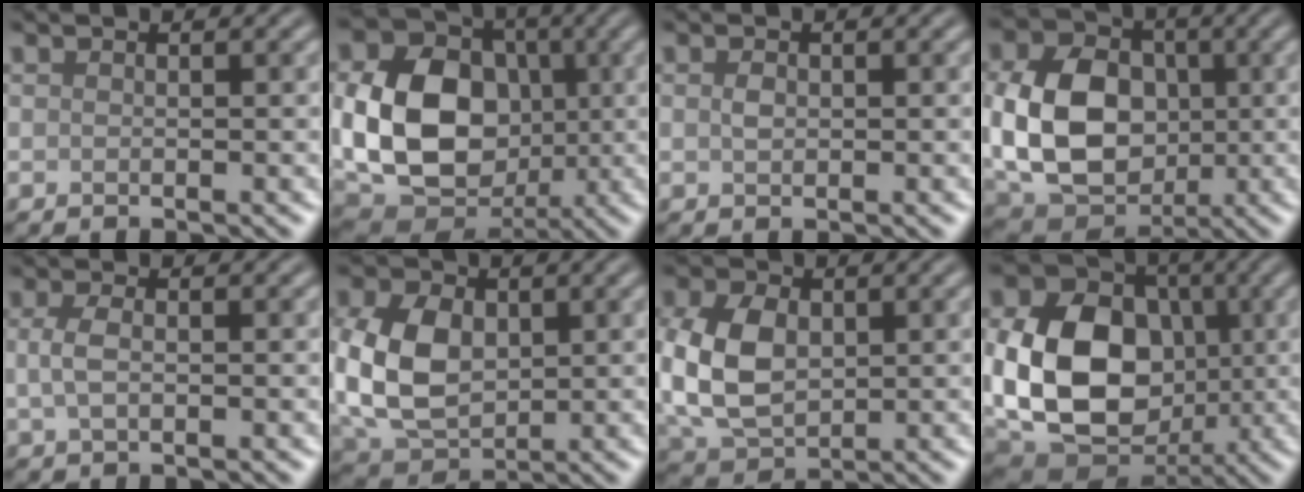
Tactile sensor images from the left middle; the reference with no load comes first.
{"total": 11.9, "force": [-0.5, 9.2, 7.6], "torque": [-0.153, -0.009, -0.010]}
{"total": 1.0, "force": [0.1, 0.7, 0.7], "torque": [-0.017, 0.000, 0.002]}
{"total": 11.1, "force": [0.0, 8.4, 7.3], "torque": [-0.158, -0.004, 0.000]}
{"total": 2.1, "force": [0.1, 1.1, 1.8], "torque": [-0.046, 0.000, -0.001]}
{"total": 9.3, "force": [0.4, 6.6, 6.5], "torque": [-0.163, 0.002, 0.006]}
{"total": 8.3, "force": [0.3, 5.8, 5.9], "torque": [-0.153, 0.001, 0.007]}
{"total": 13.6, "force": [-0.6, 10.3, 8.8], "torque": [-0.185, -0.018, -0.012]}